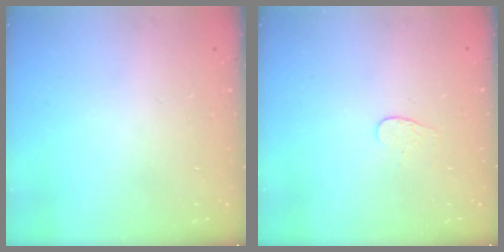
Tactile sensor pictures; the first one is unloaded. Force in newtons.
{"total": 3.4, "press": 3.4, "slide": 0.3}